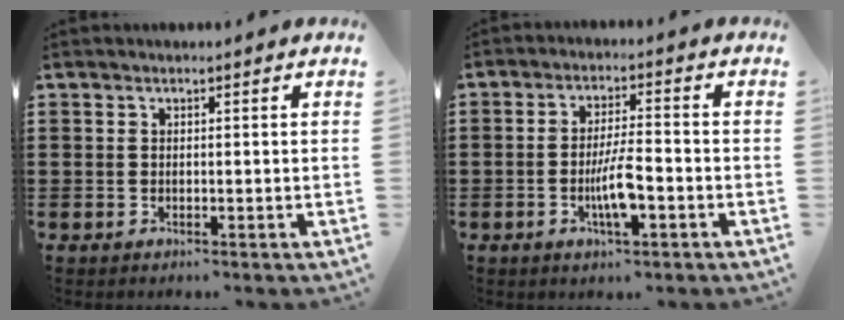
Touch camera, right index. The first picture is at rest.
{"total": 6.0, "force": [-2.1, 1.4, 5.5], "torque": [-0.111, -0.004, -0.041]}